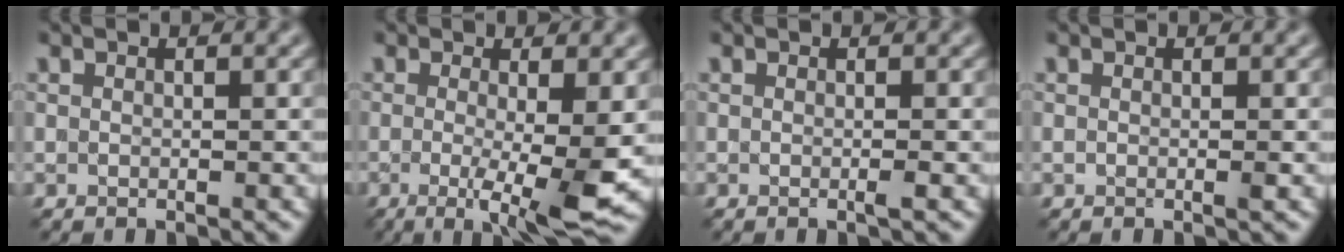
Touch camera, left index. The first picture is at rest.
{"total": 5.9, "force": [-0.9, 0.9, 5.7], "torque": [-0.086, -0.016, -0.011]}
{"total": 0.6, "force": [-0.2, 0.1, 0.6], "torque": [-0.008, -0.004, -0.006]}
{"total": 0.0}